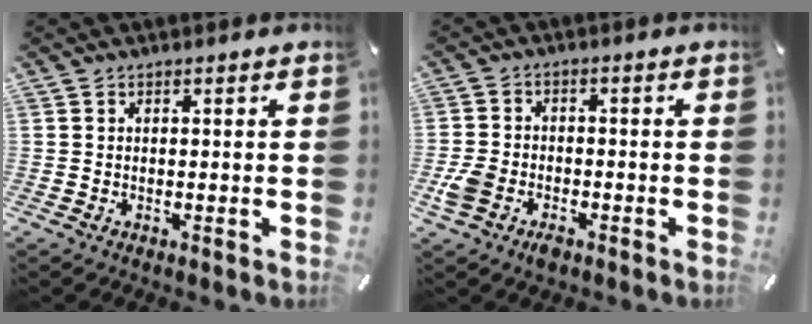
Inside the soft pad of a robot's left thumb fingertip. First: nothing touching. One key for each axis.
{"total": 5.8, "fx": -2.8, "fy": 4.1, "fz": 3.0, "tx": -0.058, "ty": 0.017, "tz": -0.048}